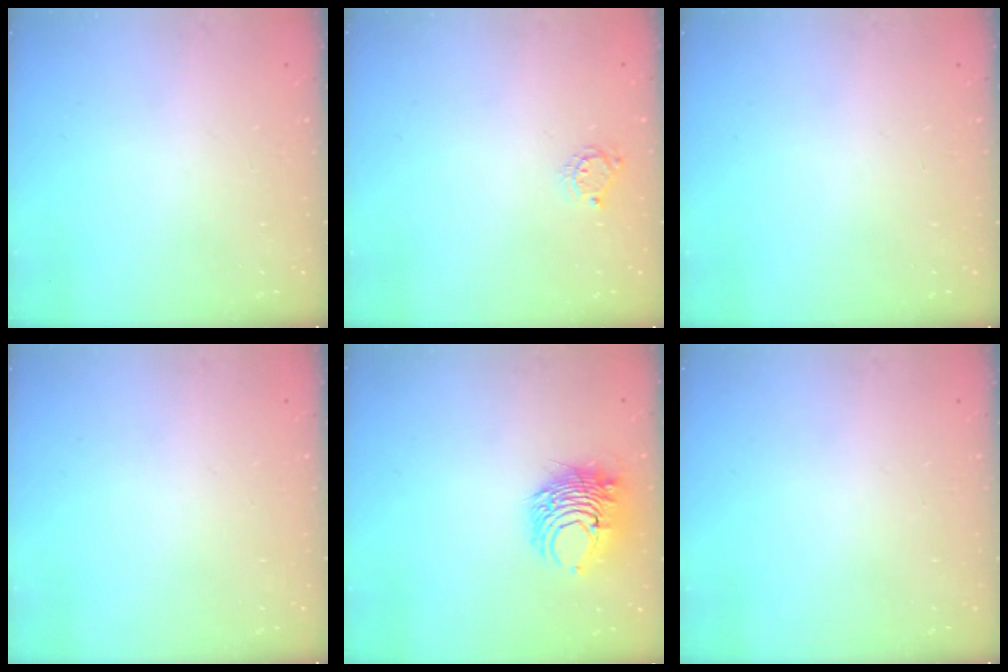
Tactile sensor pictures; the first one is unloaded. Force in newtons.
{"total": 3.8, "press": 3.8, "slide": 0.4}
{"total": 0.0}
{"total": 0.0}
{"total": 8.6, "press": 8.5, "slide": 1.1}
{"total": 0.0}